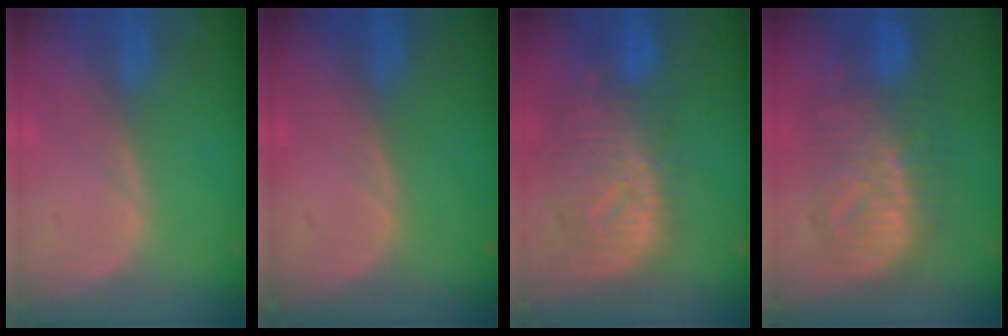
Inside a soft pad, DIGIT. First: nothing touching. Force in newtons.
{"total": 0.0}
{"total": 11.0, "press": 9.6, "slide": 5.4}
{"total": 10.4, "press": 10.4, "slide": 0.8}